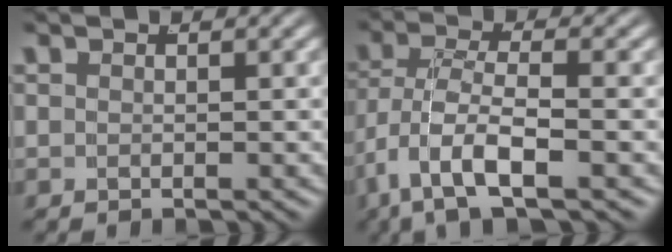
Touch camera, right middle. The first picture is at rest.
{"total": 4.5, "force": [-1.4, 2.0, 3.8], "torque": [-0.102, -0.031, -0.008]}